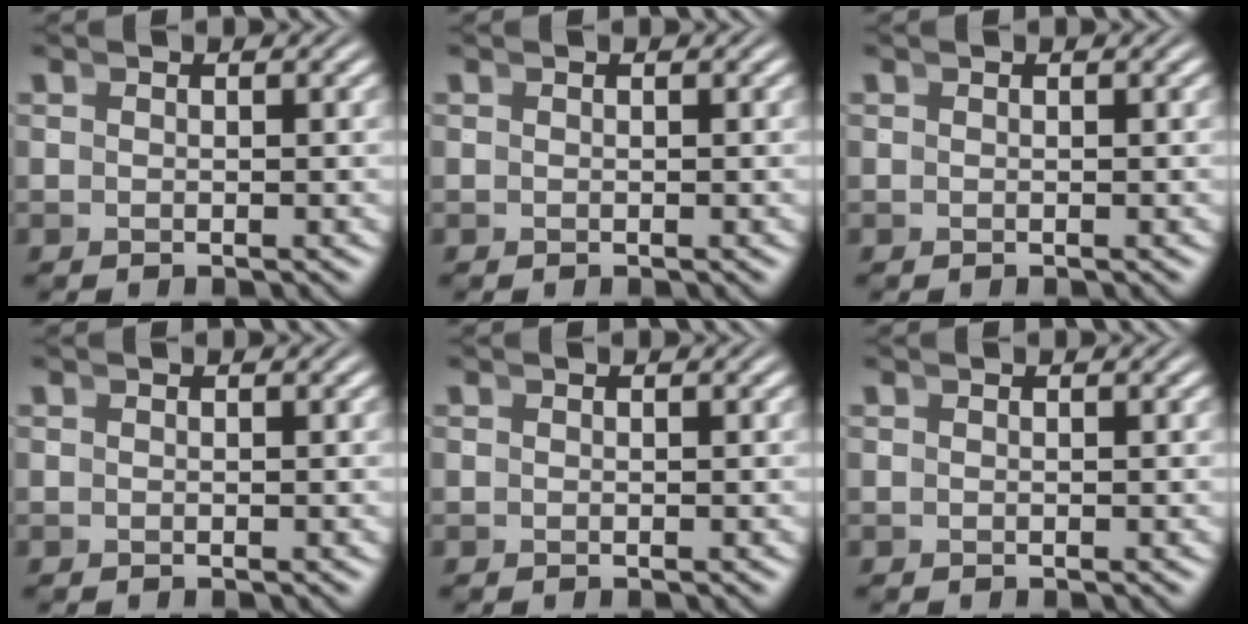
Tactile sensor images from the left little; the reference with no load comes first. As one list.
[{"total": 0.0}, {"total": 0.0}, {"total": 0.0}, {"total": 0.0}, {"total": 0.0}]